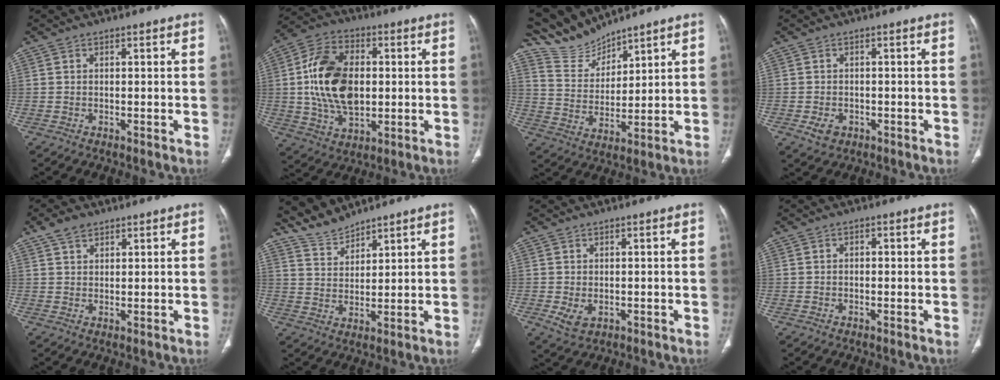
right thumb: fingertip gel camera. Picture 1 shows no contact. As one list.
[{"total": 18.6, "force": [1.5, 11.8, 14.3], "torque": [-0.251, 0.004, 0.032]}, {"total": 7.8, "force": [7.8, 1.1, 0.0], "torque": [0.004, -0.045, 0.174]}, {"total": 3.0, "force": [-1.1, 2.3, 1.5], "torque": [-0.023, 0.002, -0.012]}, {"total": 3.9, "force": [2.6, 2.2, 1.8], "torque": [-0.027, -0.007, 0.052]}, {"total": 5.1, "force": [5.0, 1.0, 0.3], "torque": [0.000, -0.030, 0.109]}, {"total": 3.2, "force": [-0.6, 2.3, 2.2], "torque": [-0.041, -0.007, 0.002]}, {"total": 0.9, "force": [0.0, 0.6, 0.7], "torque": [-0.006, 0.002, -0.003]}]